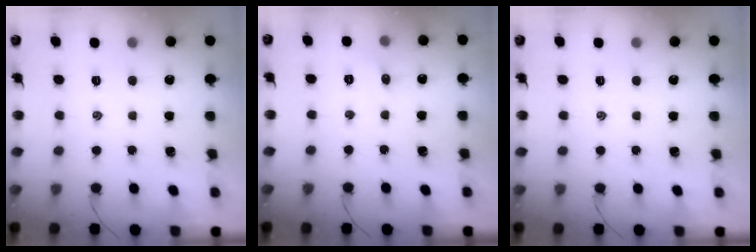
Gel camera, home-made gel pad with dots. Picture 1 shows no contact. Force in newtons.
{"total": 3.8, "press": 3.6, "slide": 1.3}
{"total": 0.0}